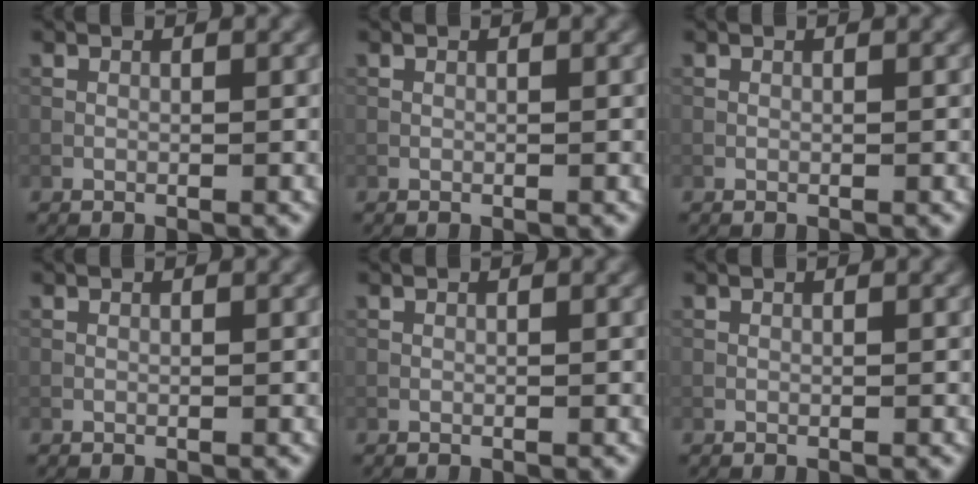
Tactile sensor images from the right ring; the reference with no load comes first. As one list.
[{"total": 0.0}, {"total": 0.0}, {"total": 0.0}, {"total": 0.0}, {"total": 0.0}]